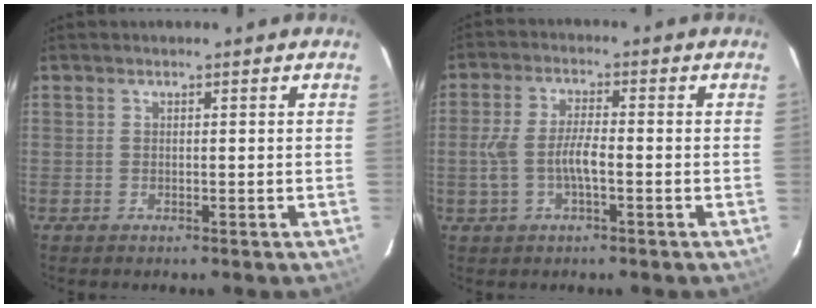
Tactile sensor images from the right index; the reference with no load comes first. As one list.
[{"total": 6.3, "force": [-1.6, 2.0, 5.7], "torque": [-0.123, 0.005, -0.028]}]